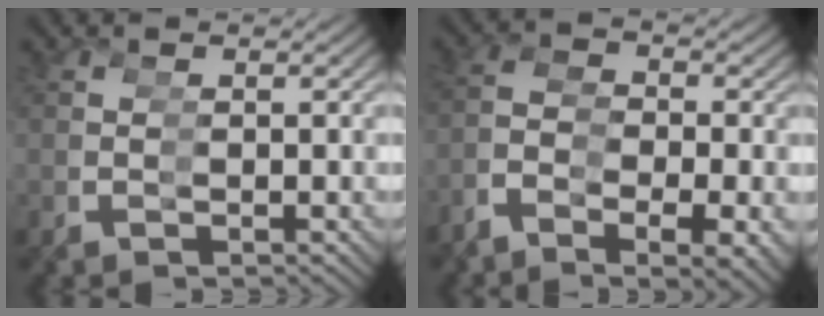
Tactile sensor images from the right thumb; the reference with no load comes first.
{"total": 5.5, "force": [-0.8, 4.2, 3.5], "torque": [-0.083, 0.001, -0.006]}